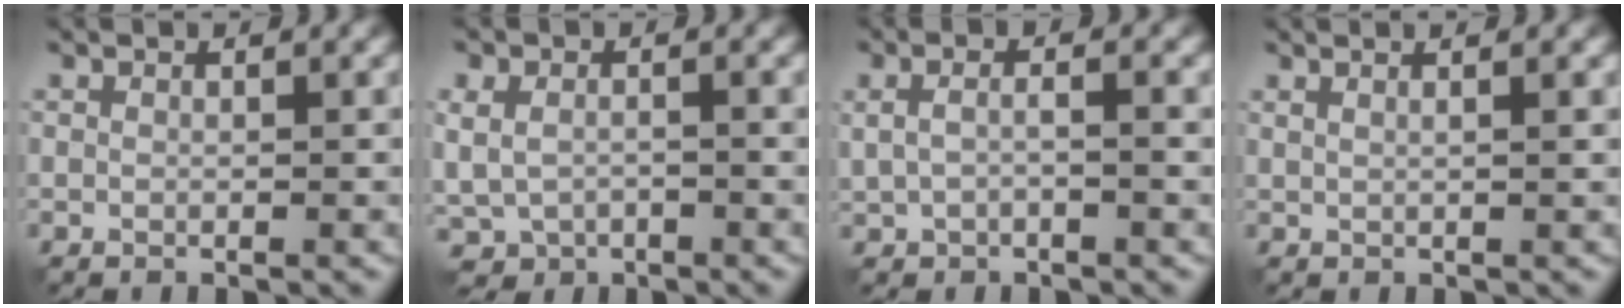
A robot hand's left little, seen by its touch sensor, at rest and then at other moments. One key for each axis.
{"total": 3.7, "fx": -0.8, "fy": 2.8, "fz": 2.3, "tx": -0.046, "ty": -0.009, "tz": -0.009}
{"total": 2.8, "fx": 0.2, "fy": 1.5, "fz": 2.4, "tx": -0.049, "ty": 0.003, "tz": 0.002}
{"total": 2.6, "fx": 1.5, "fy": 1.0, "fz": 1.8, "tx": -0.009, "ty": 0.009, "tz": 0.001}